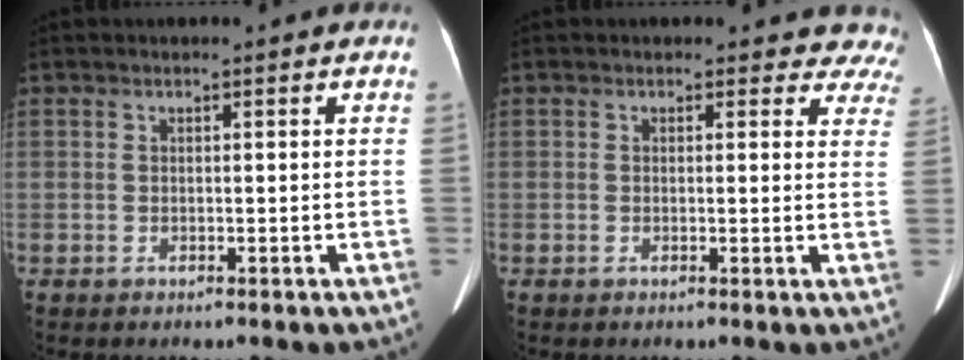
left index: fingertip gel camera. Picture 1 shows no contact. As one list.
[{"total": 6.4, "force": [5.7, 2.8, -0.4], "torque": [0.057, -0.016, 0.018]}]